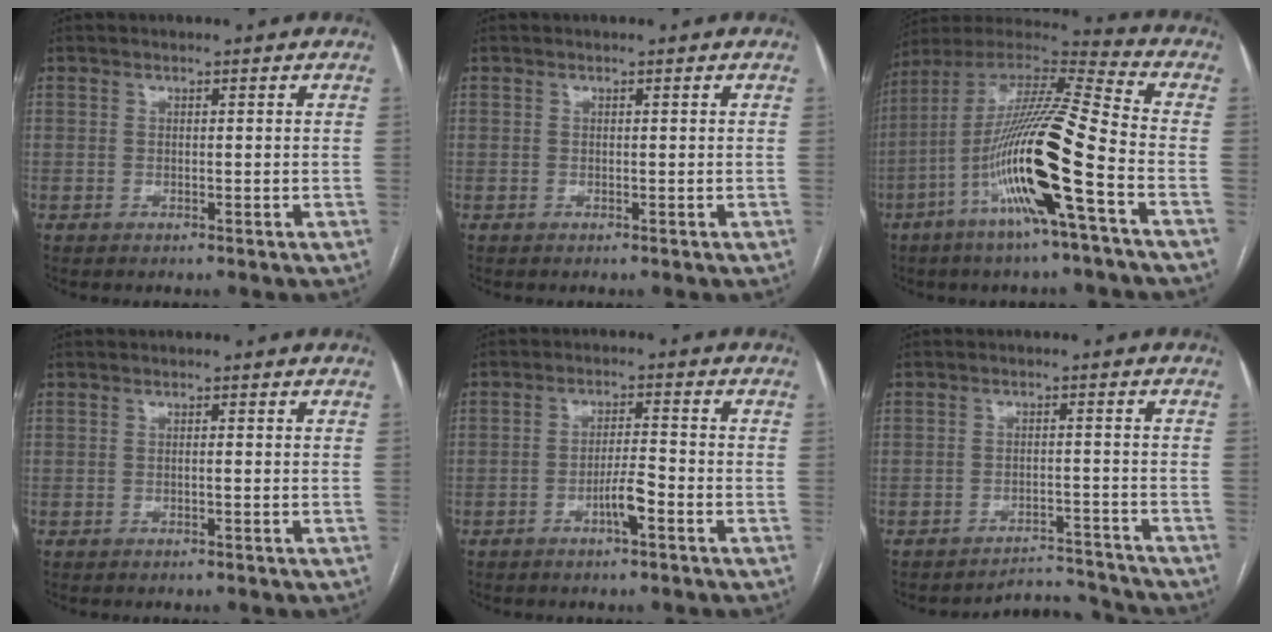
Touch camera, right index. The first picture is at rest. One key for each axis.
{"total": 0.0}
{"total": 19.9, "fx": -7.0, "fy": 0.4, "fz": 18.7, "tx": -0.375, "ty": -0.012, "tz": -0.137}
{"total": 0.6, "fx": -0.2, "fy": 0.0, "fz": 0.6, "tx": -0.009, "ty": 0.001, "tz": -0.003}
{"total": 4.4, "fx": -2.2, "fy": 0.4, "fz": 3.8, "tx": -0.067, "ty": 0.000, "tz": -0.040}
{"total": 5.5, "fx": -5.3, "fy": 0.3, "fz": -1.6, "tx": 0.032, "ty": 0.023, "tz": -0.072}